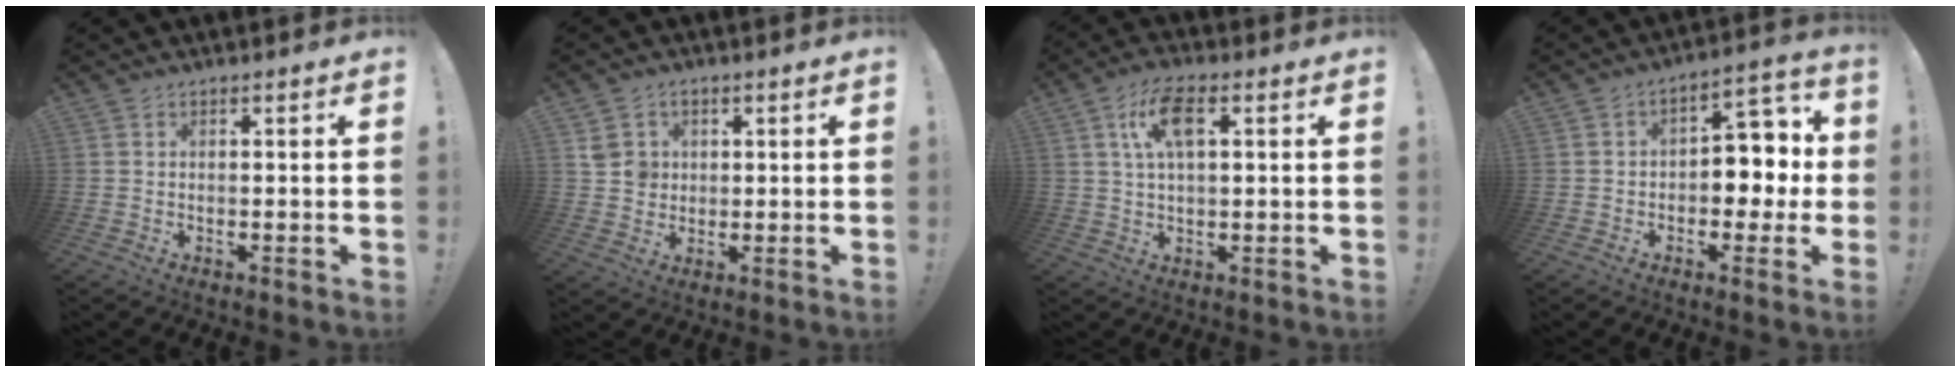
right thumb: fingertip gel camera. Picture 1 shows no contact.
{"total": 5.8, "force": [1.8, 5.3, 1.6], "torque": [-0.018, -0.004, 0.036]}
{"total": 9.5, "force": [3.0, 4.4, 7.9], "torque": [-0.141, 0.011, 0.055]}
{"total": 8.4, "force": [-0.9, 6.8, 4.9], "torque": [-0.050, 0.007, -0.012]}